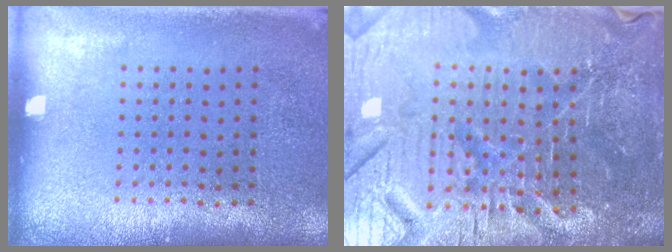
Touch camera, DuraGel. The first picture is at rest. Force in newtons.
{"total": 6.8, "press": 6.1, "slide": 3.0}